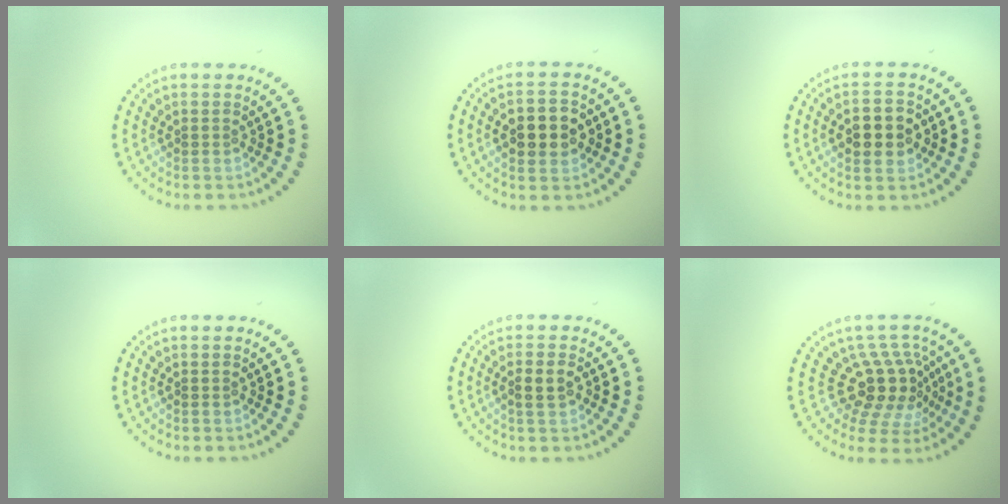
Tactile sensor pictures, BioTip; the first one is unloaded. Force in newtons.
{"total": 4.6, "press": 4.6, "slide": 0.3}
{"total": 4.3, "press": 4.3, "slide": 0.4}
{"total": 0.0}
{"total": 2.1, "press": 2.0, "slide": 0.4}
{"total": 4.8, "press": 3.5, "slide": 3.3}